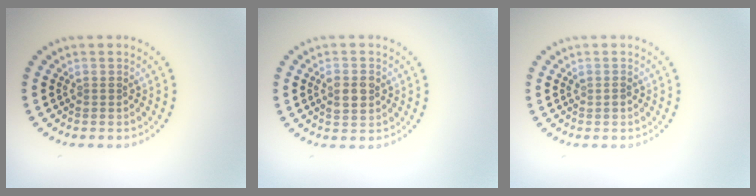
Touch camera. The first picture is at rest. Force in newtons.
{"total": 2.2, "press": 2.2, "slide": 0.2}
{"total": 0.7, "press": 0.7, "slide": 0.1}